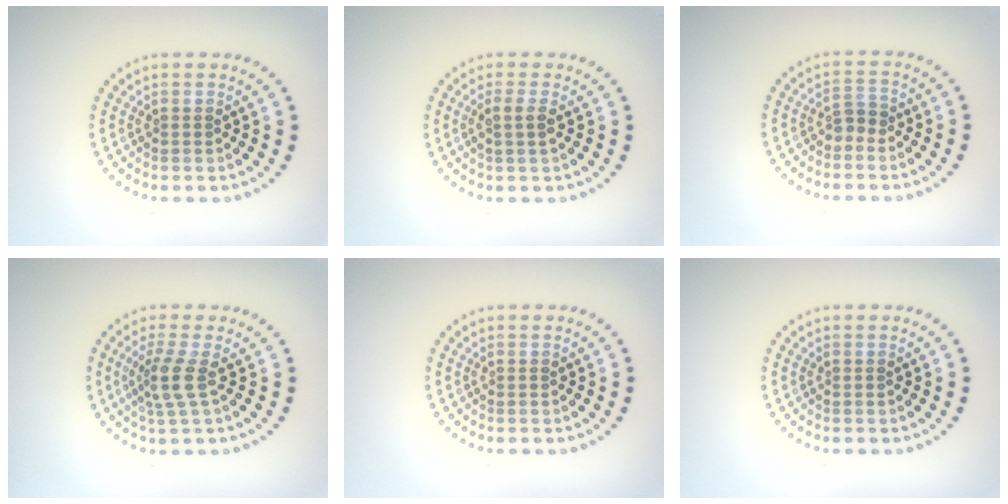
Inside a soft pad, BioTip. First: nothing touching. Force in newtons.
{"total": 1.6, "press": 1.4, "slide": 0.8}
{"total": 1.3, "press": 1.0, "slide": 0.7}
{"total": 2.7, "press": 2.0, "slide": 1.8}
{"total": 0.0}
{"total": 0.0}